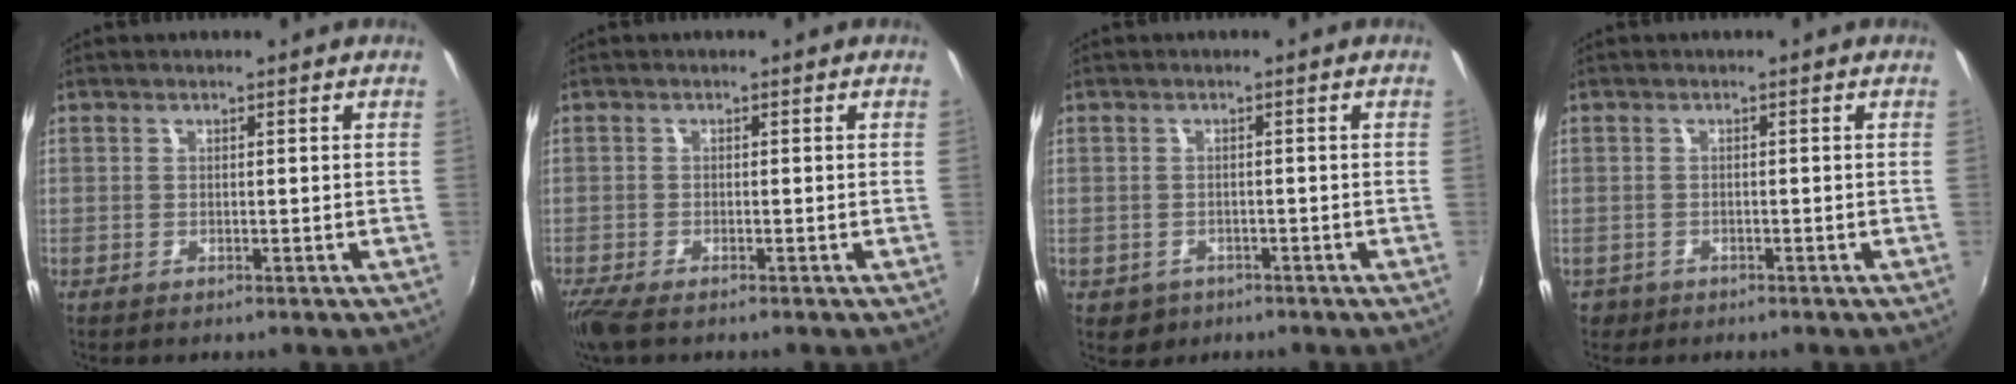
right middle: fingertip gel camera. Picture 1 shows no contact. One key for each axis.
{"total": 4.2, "fx": -3.3, "fy": 1.0, "fz": 2.4, "tx": -0.058, "ty": -0.018, "tz": -0.063}
{"total": 3.4, "fx": -1.5, "fy": 2.9, "fz": 1.0, "tx": -0.028, "ty": -0.003, "tz": -0.015}
{"total": 2.3, "fx": -1.3, "fy": 1.9, "fz": 0.6, "tx": -0.017, "ty": -0.004, "tz": -0.021}